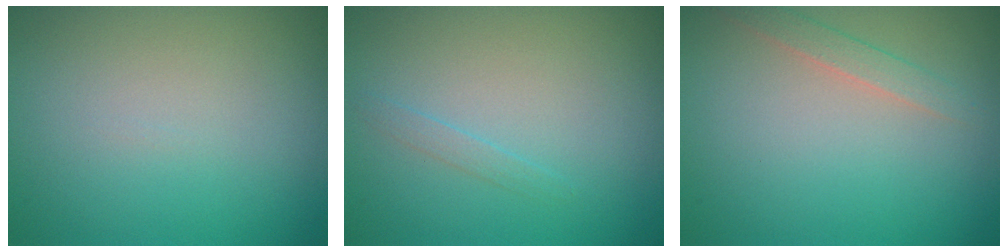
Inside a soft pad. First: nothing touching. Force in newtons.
{"total": 0.7, "press": 0.7, "slide": 0.1}
{"total": 1.4, "press": 1.4, "slide": 0.1}